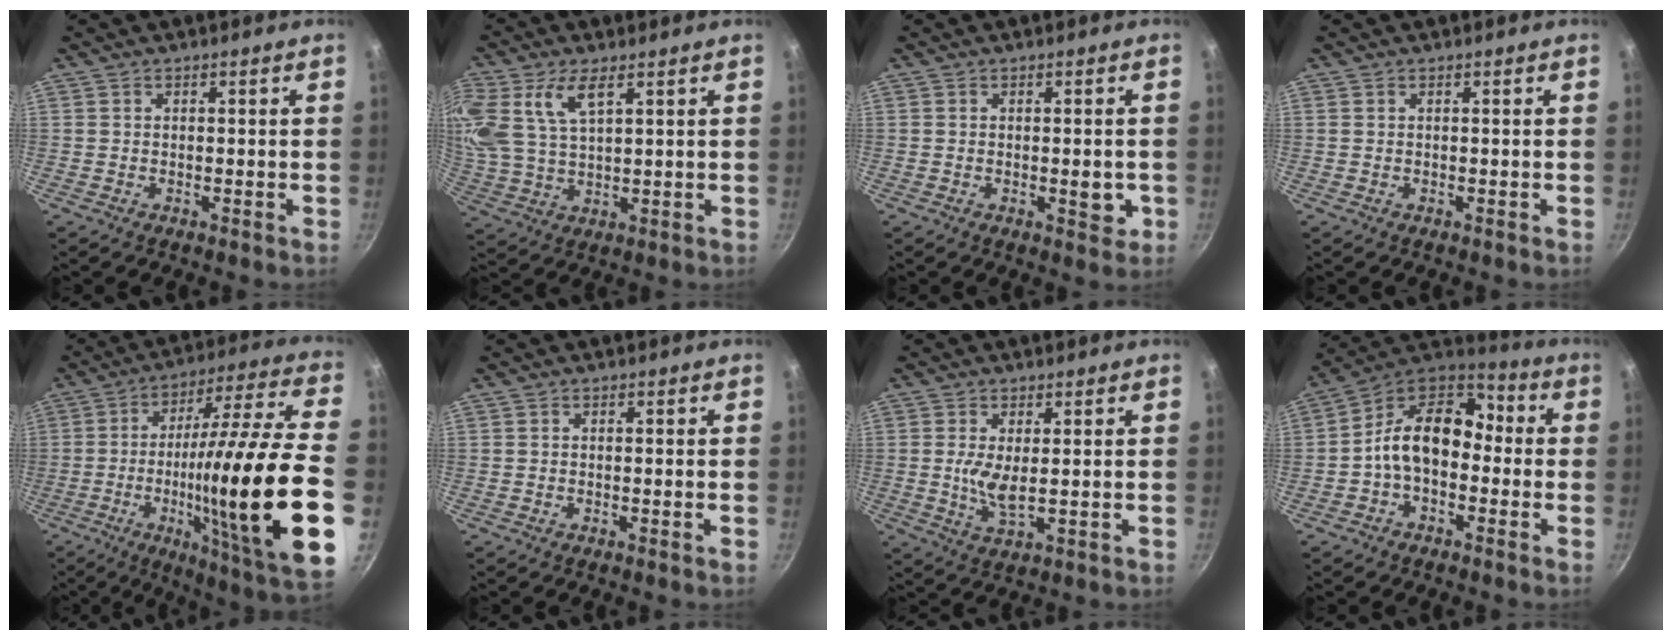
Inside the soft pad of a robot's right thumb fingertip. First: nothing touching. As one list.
[{"total": 12.3, "force": [5.6, 6.1, 9.1], "torque": [-0.190, -0.010, 0.117]}, {"total": 3.9, "force": [-0.8, 1.7, 3.4], "torque": [-0.033, -0.001, -0.010]}, {"total": 0.0}, {"total": 32.3, "force": [-6.2, 6.0, 31.1], "torque": [-0.459, 0.018, -0.092]}, {"total": 0.6, "force": [-0.2, -0.1, 0.5], "torque": [-0.012, 0.001, -0.003]}, {"total": 5.0, "force": [0.4, 1.5, 4.7], "torque": [-0.100, -0.013, 0.013]}, {"total": 14.5, "force": [-1.6, 10.0, 10.4], "torque": [-0.142, 0.055, -0.052]}]